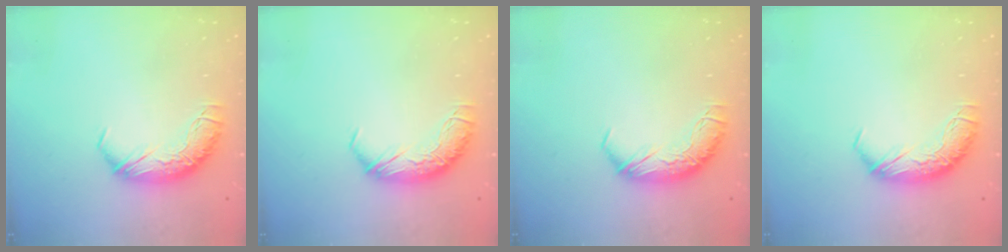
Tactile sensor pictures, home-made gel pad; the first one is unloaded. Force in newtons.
{"total": 0.0}
{"total": 0.0}
{"total": 0.0}